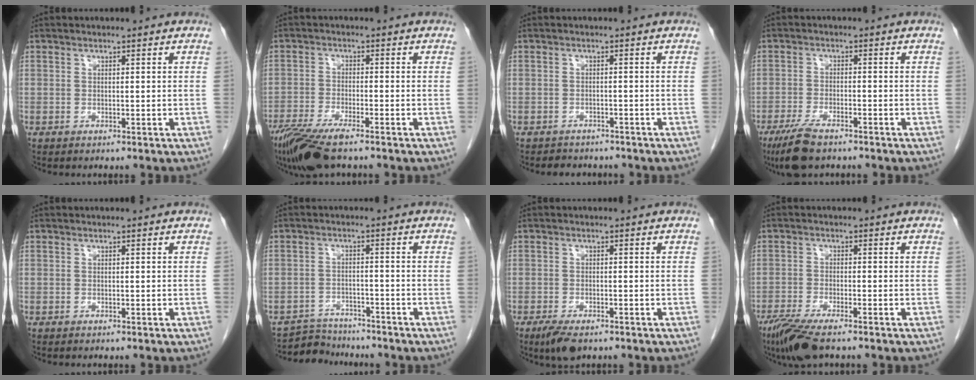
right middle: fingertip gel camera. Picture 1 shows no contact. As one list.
[{"total": 8.9, "force": [-6.6, 1.2, 5.8], "torque": [-0.108, -0.022, -0.117]}, {"total": 3.7, "force": [-3.3, 1.6, 0.4], "torque": [-0.013, 0.000, -0.043]}, {"total": 6.6, "force": [-5.0, 1.5, 4.1], "torque": [-0.083, -0.015, -0.086]}, {"total": 0.0}, {"total": 5.0, "force": [-4.8, 1.2, -0.8], "torque": [0.013, 0.000, -0.081]}, {"total": 4.4, "force": [-3.0, 1.5, 2.8], "torque": [-0.054, -0.008, -0.048]}, {"total": 7.0, "force": [-5.1, 1.0, 4.7], "torque": [-0.088, -0.018, -0.088]}]